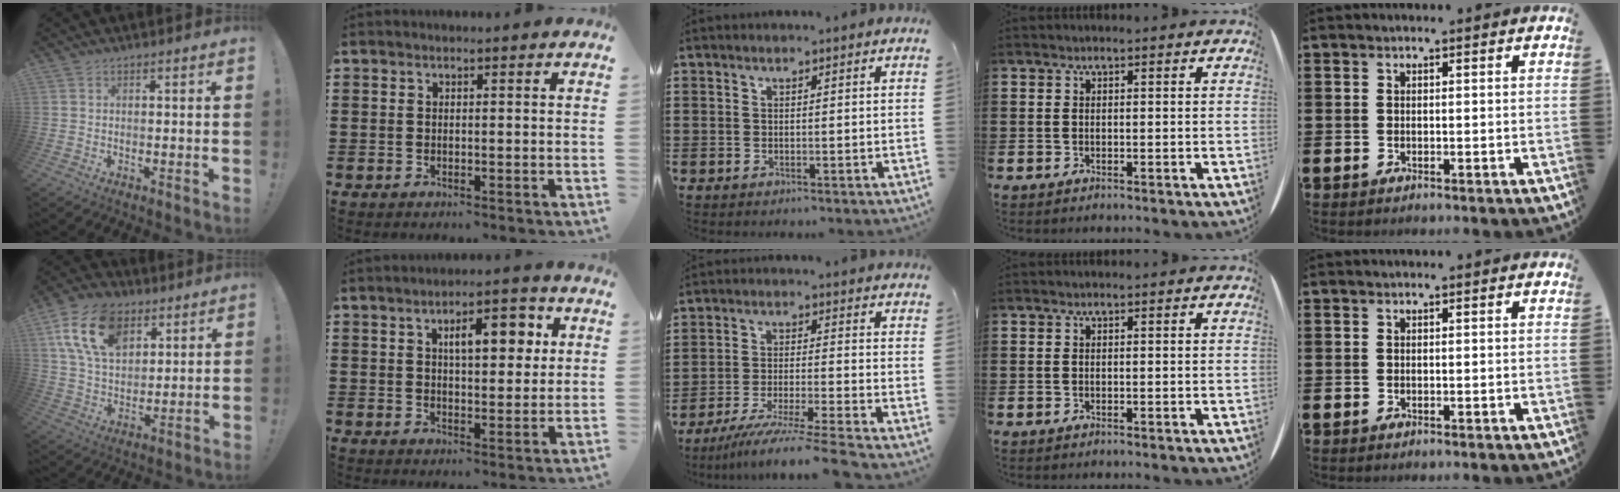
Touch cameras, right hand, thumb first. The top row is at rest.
{"thumb": {"total": 17.7, "force": [8.2, 11.5, 10.7], "torque": [-0.191, -0.024, 0.156]}, "index": {"total": 6.9, "force": [2.5, 2.7, 5.9], "torque": [-0.082, -0.006, 0.031]}, "middle": {"total": 7.5, "force": [-6.5, -0.7, 3.7], "torque": [-0.072, -0.020, -0.127]}}